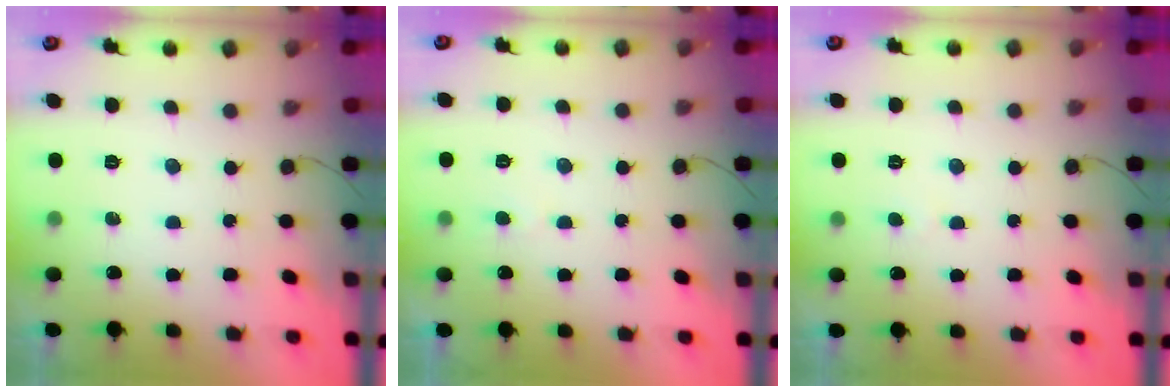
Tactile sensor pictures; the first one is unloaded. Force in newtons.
{"total": 2.7, "press": 2.7, "slide": 0.3}
{"total": 2.6, "press": 2.6, "slide": 0.3}